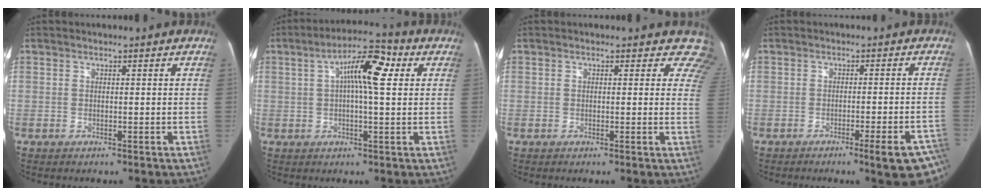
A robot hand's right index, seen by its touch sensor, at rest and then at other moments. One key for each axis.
{"total": 9.4, "fx": 2.5, "fy": 1.9, "fz": 8.8, "tx": -0.148, "ty": 0.032, "tz": 0.036}
{"total": 4.4, "fx": 3.7, "fy": 2.4, "fz": 0.2, "tx": 0.037, "ty": -0.009, "tz": 0.005}
{"total": 8.4, "fx": -5.9, "fy": 0.6, "fz": 5.9, "tx": -0.050, "ty": 0.008, "tz": -0.079}